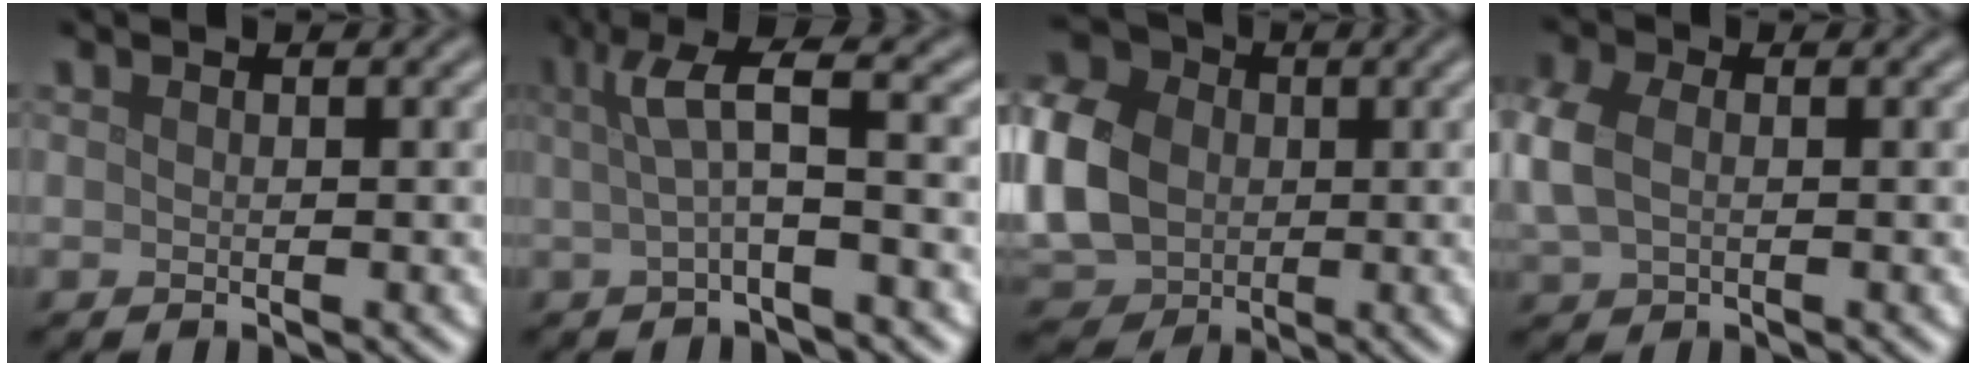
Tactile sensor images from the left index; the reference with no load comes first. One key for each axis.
{"total": 3.9, "fx": 0.5, "fy": 0.6, "fz": 3.9, "tx": -0.074, "ty": 0.012, "tz": 0.007}
{"total": 10.3, "fx": 0.0, "fy": 8.3, "fz": 6.1, "tx": -0.161, "ty": 0.005, "tz": -0.006}
{"total": 4.0, "fx": 0.3, "fy": 2.9, "fz": 2.7, "tx": -0.074, "ty": 0.005, "tz": 0.000}